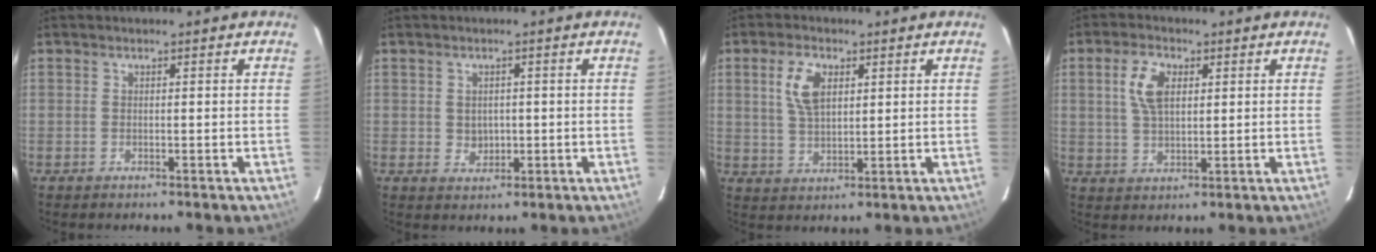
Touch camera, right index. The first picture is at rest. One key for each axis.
{"total": 2.8, "fx": 0.0, "fy": 2.6, "fz": 1.1, "tx": -0.015, "ty": 0.002, "tz": 0.007}
{"total": 7.0, "fx": 2.5, "fy": 3.8, "fz": 5.3, "tx": -0.104, "ty": 0.009, "tz": 0.051}
{"total": 6.7, "fx": 2.0, "fy": 3.7, "fz": 5.2, "tx": -0.101, "ty": 0.011, "tz": 0.041}